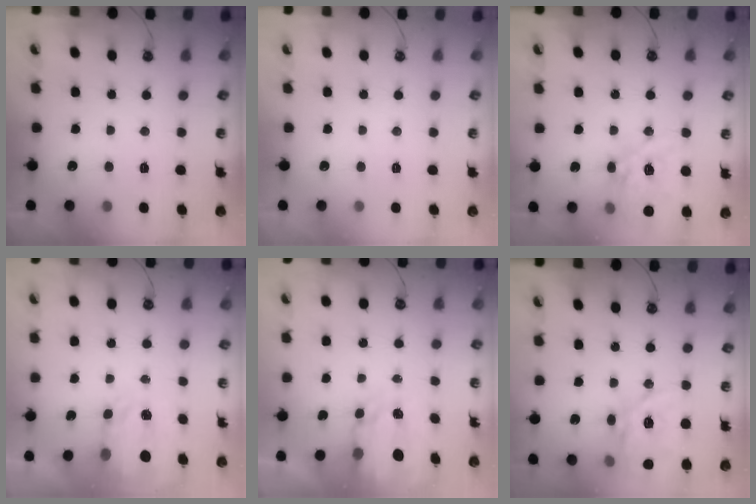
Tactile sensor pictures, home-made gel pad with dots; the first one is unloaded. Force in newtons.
{"total": 0.0}
{"total": 14.8, "press": 14.8, "slide": 1.4}
{"total": 3.6, "press": 3.6, "slide": 0.6}
{"total": 4.0, "press": 4.0, "slide": 0.0}
{"total": 18.7, "press": 18.6, "slide": 2.4}